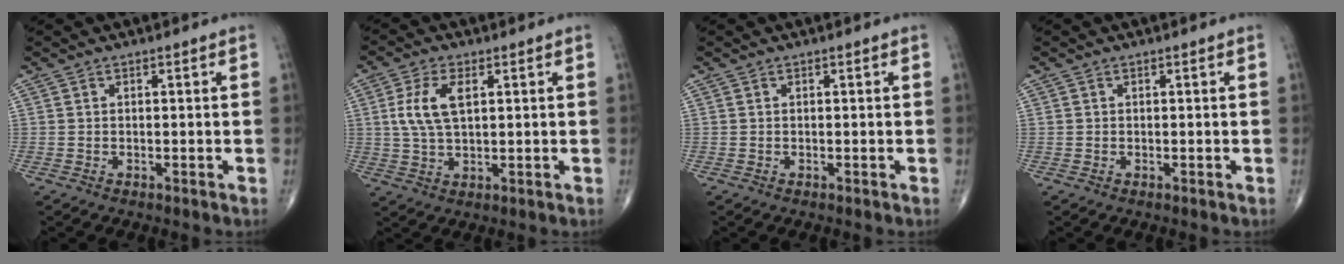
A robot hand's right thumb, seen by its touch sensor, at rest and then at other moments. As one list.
[{"total": 7.4, "force": [1.9, 3.6, 6.2], "torque": [-0.133, 0.000, 0.038]}, {"total": 0.0}, {"total": 0.0}]